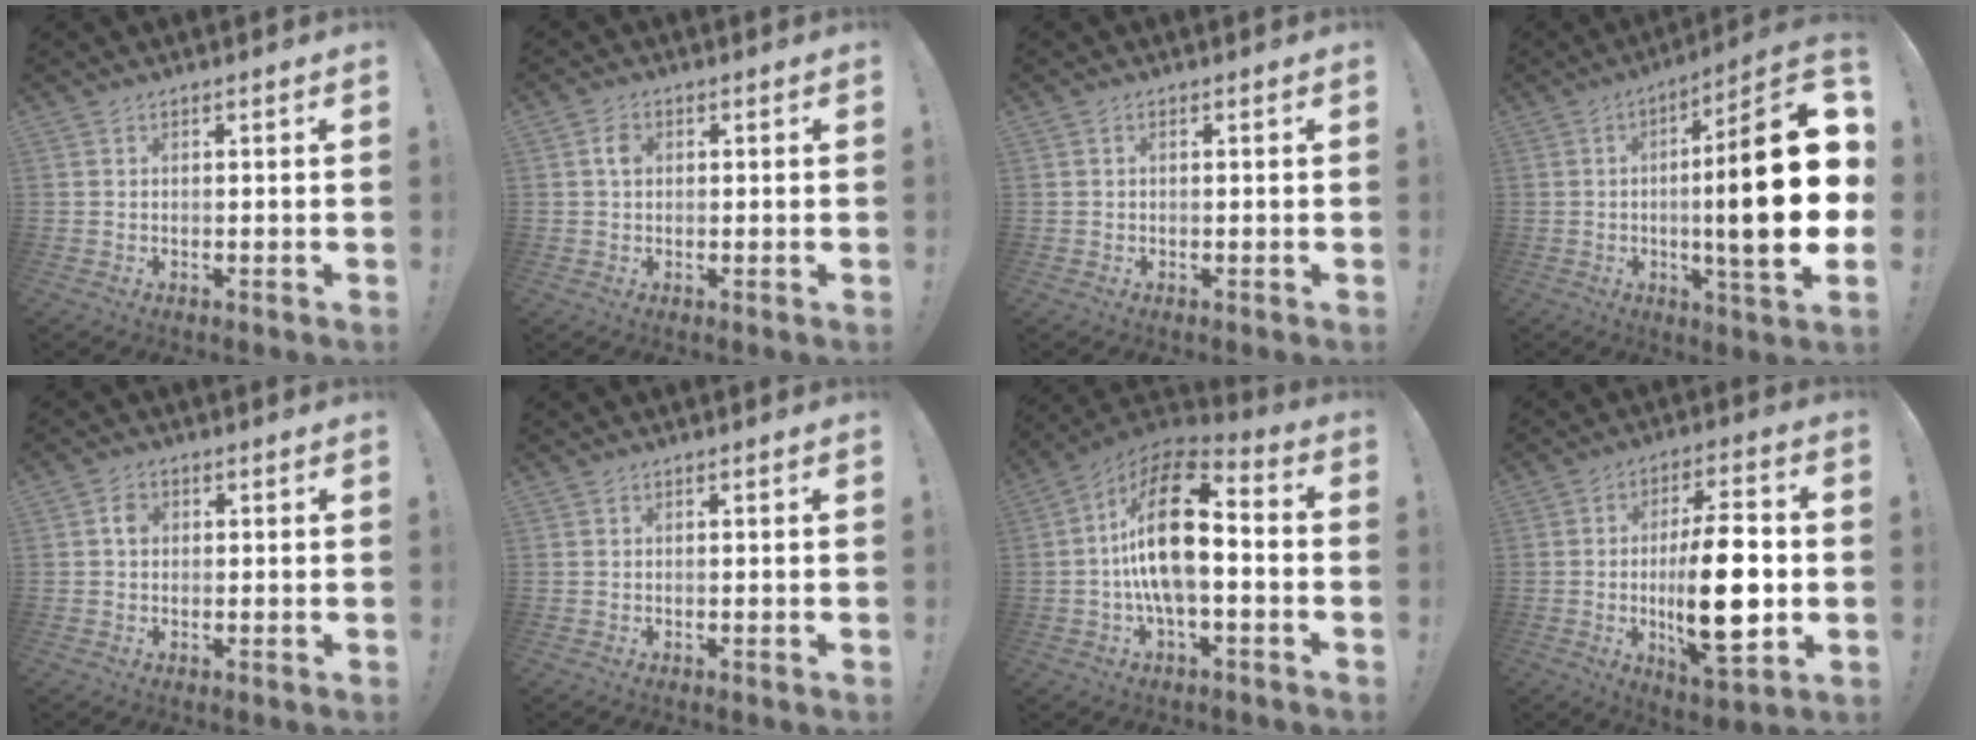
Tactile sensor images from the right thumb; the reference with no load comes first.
{"total": 2.9, "force": [0.5, 2.1, 1.9], "torque": [-0.027, 0.004, 0.005]}
{"total": 0.6, "force": [0.1, 0.3, 0.5], "torque": [-0.014, 0.004, 0.003]}
{"total": 23.9, "force": [-0.6, 3.3, 23.6], "torque": [-0.371, -0.012, -0.018]}
{"total": 2.7, "force": [0.2, 2.2, 1.6], "torque": [-0.020, 0.004, -0.001]}
{"total": 0.0}
{"total": 20.0, "force": [0.4, 9.3, 17.7], "torque": [-0.315, 0.007, 0.005]}
{"total": 19.4, "force": [-1.5, 6.6, 18.2], "torque": [-0.302, -0.004, -0.022]}